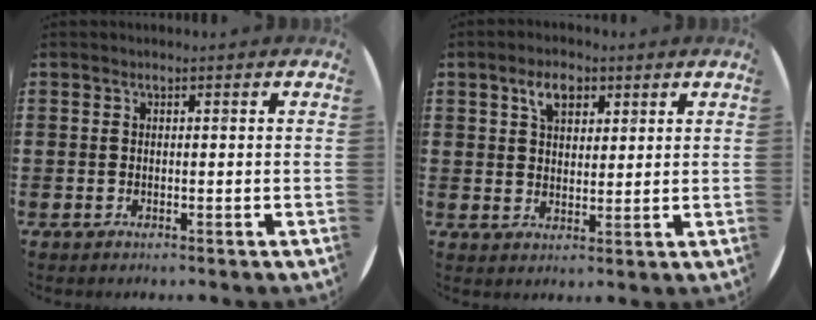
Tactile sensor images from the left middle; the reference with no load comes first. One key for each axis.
{"total": 4.0, "fx": 2.4, "fy": 2.5, "fz": 2.1, "tx": -0.033, "ty": 0.005, "tz": 0.039}